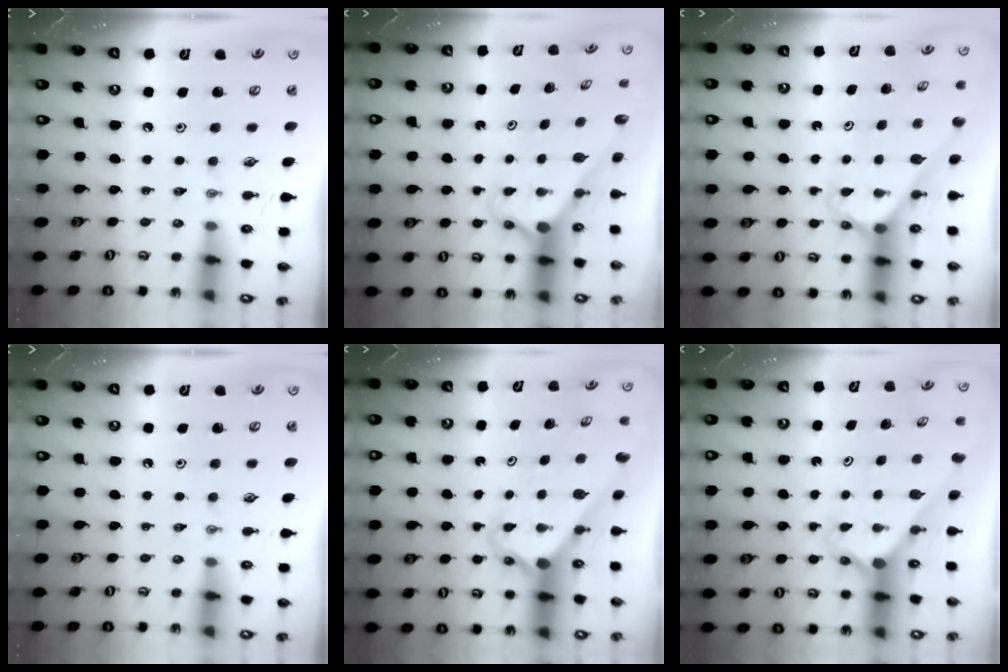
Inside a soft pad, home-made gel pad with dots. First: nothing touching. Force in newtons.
{"total": 2.8, "press": 2.8, "slide": 0.2}
{"total": 2.6, "press": 2.6, "slide": 0.2}
{"total": 0.0}
{"total": 3.3, "press": 3.3, "slide": 0.2}
{"total": 2.6, "press": 2.6, "slide": 0.2}